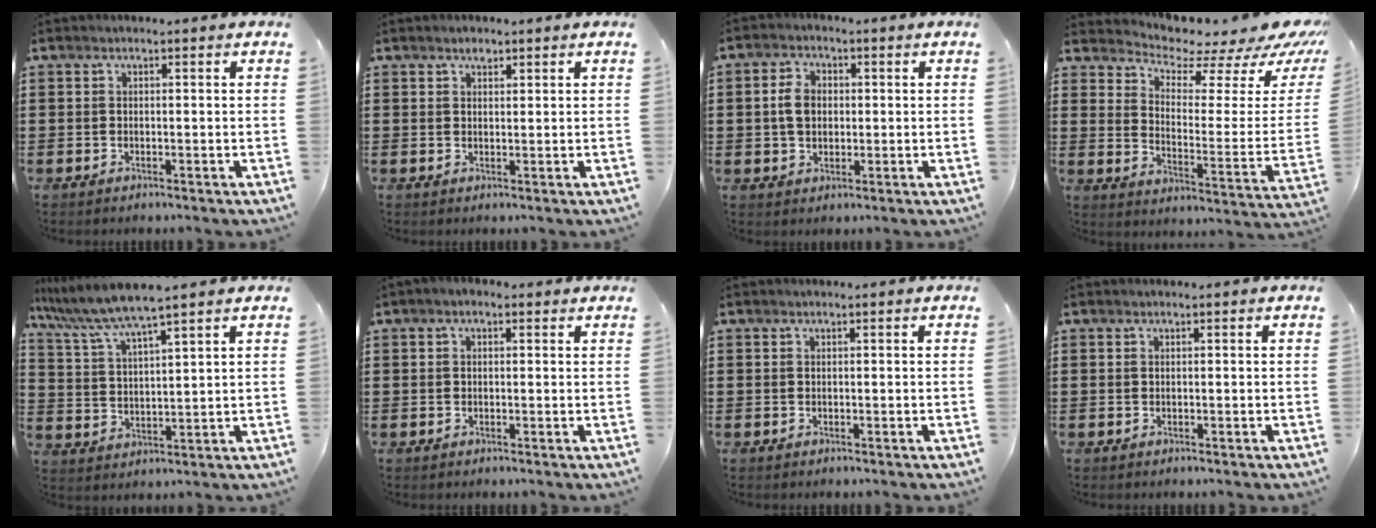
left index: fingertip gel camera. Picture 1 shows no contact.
{"total": 1.2, "force": [1.0, 0.6, 0.5], "torque": [-0.012, 0.002, 0.018]}
{"total": 4.7, "force": [0.3, 3.3, 3.2], "torque": [-0.076, 0.011, 0.001]}
{"total": 4.9, "force": [4.2, 1.6, 1.9], "torque": [-0.050, -0.045, 0.065]}
{"total": 6.3, "force": [5.6, -0.3, 3.0], "torque": [-0.081, -0.026, 0.095]}
{"total": 1.1, "force": [0.1, 0.9, 0.7], "torque": [-0.015, 0.008, 0.001]}
{"total": 0.0}
{"total": 0.0}